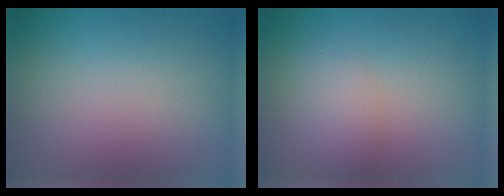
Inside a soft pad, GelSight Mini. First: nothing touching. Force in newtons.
{"total": 2.1, "press": 2.1, "slide": 0.0}